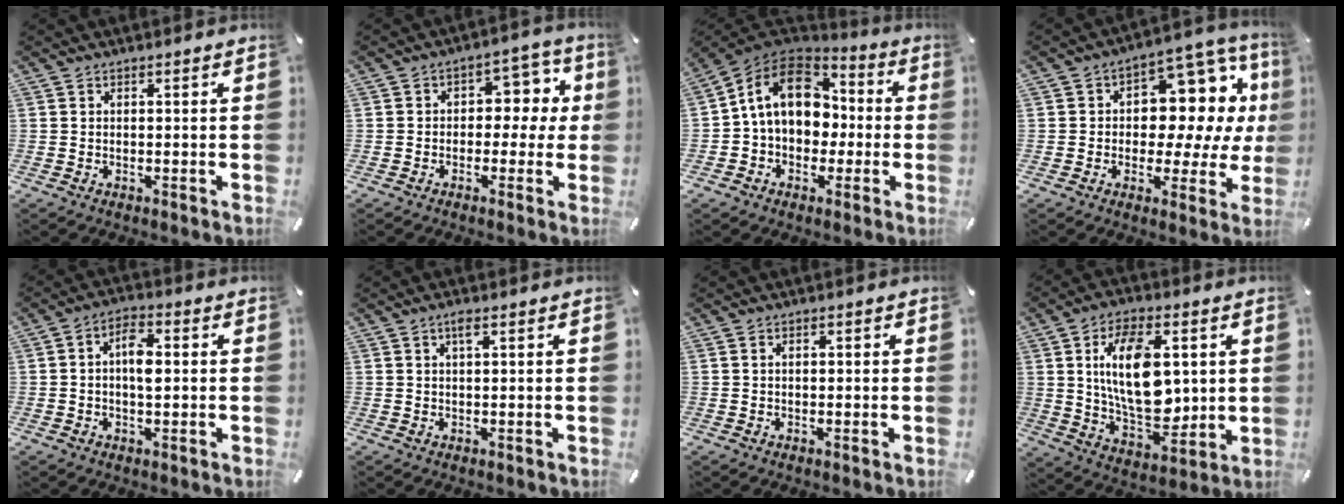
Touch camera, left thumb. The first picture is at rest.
{"total": 8.2, "force": [0.6, 6.3, 5.3], "torque": [-0.056, 0.001, 0.003]}
{"total": 14.4, "force": [1.6, 11.6, 8.4], "torque": [-0.148, 0.012, 0.033]}
{"total": 12.7, "force": [3.3, 9.0, 8.3], "torque": [-0.099, -0.041, 0.061]}
{"total": 5.5, "force": [0.1, 2.9, 4.6], "torque": [-0.079, 0.007, 0.000]}
{"total": 1.8, "force": [0.8, 0.3, 1.6], "torque": [-0.034, 0.003, 0.012]}
{"total": 0.8, "force": [-0.1, 0.5, 0.7], "torque": [-0.013, 0.003, -0.003]}
{"total": 17.5, "force": [3.2, 9.8, 14.1], "torque": [-0.268, -0.009, 0.049]}